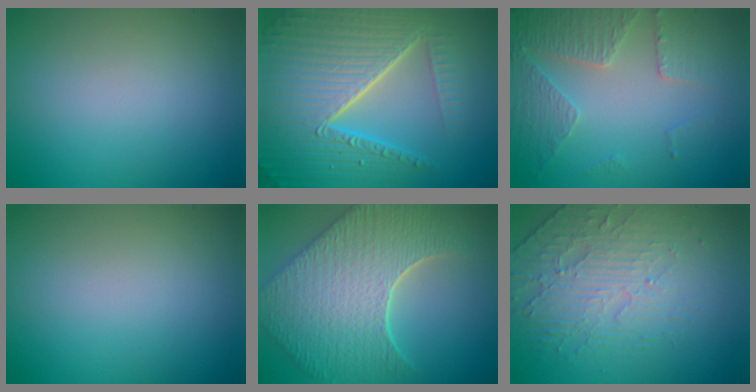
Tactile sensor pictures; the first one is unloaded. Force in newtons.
{"total": 10.4, "press": 6.5, "slide": 8.1}
{"total": 4.4, "press": 3.3, "slide": 2.9}
{"total": 0.0}
{"total": 9.9, "press": 7.1, "slide": 6.8}
{"total": 4.7, "press": 3.5, "slide": 3.1}